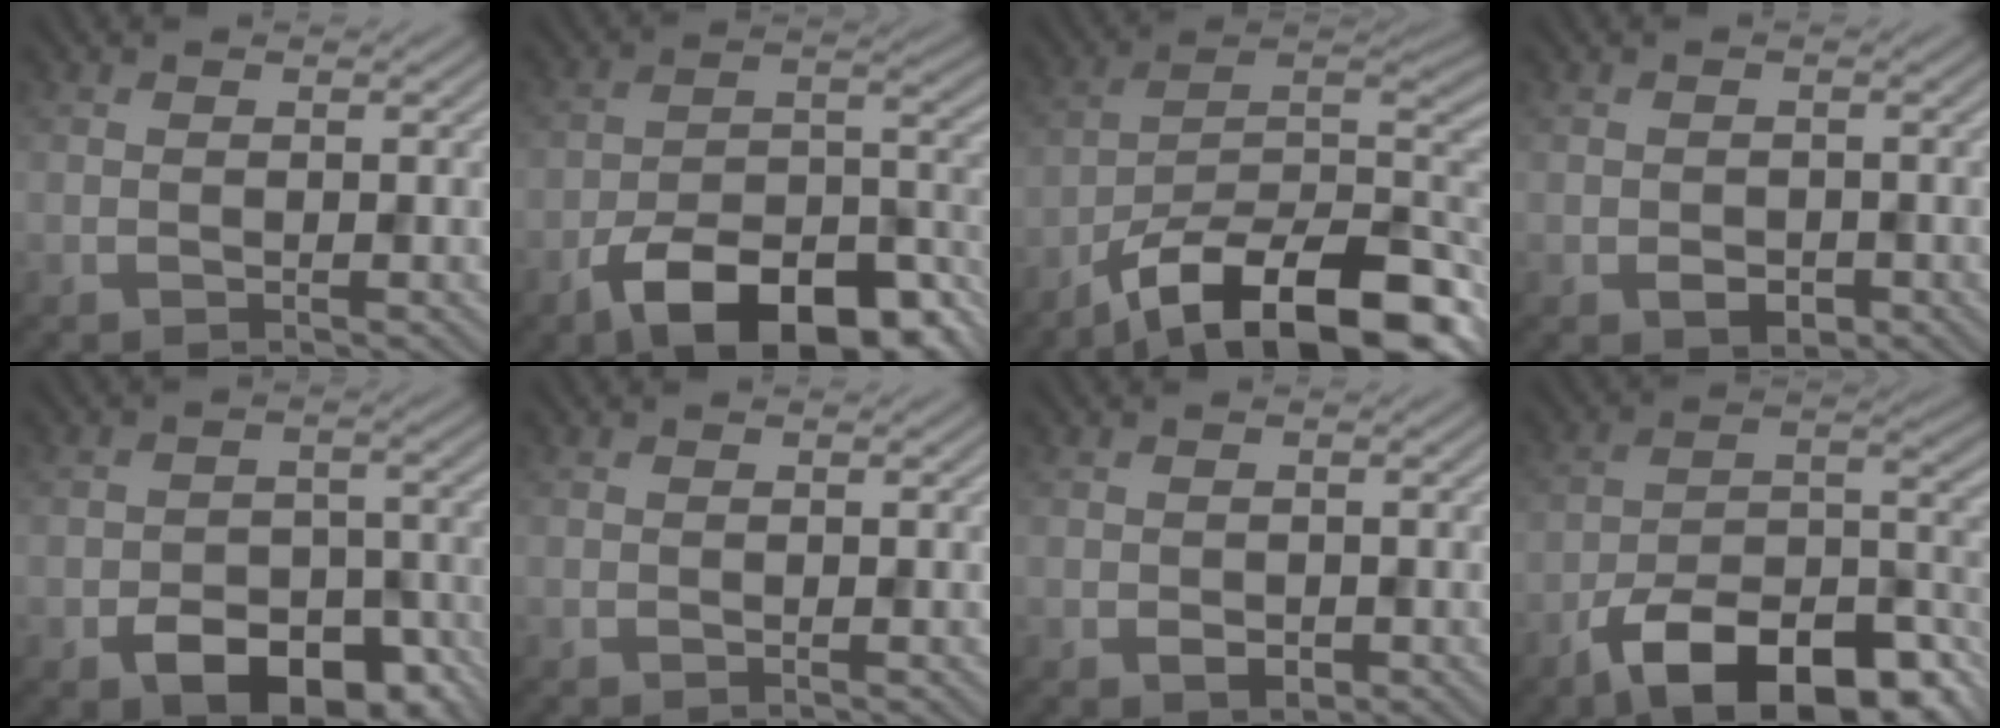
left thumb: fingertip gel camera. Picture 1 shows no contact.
{"total": 14.4, "force": [-9.1, 6.3, 9.2], "torque": [-0.145, -0.011, -0.156]}
{"total": 16.9, "force": [-11.2, 5.8, 11.1], "torque": [-0.186, -0.013, -0.192]}
{"total": 2.0, "force": [-0.8, 1.5, 1.1], "torque": [-0.020, -0.010, -0.014]}
{"total": 9.2, "force": [-5.0, 5.5, 5.5], "torque": [-0.083, -0.021, -0.075]}
{"total": 0.0}
{"total": 1.4, "force": [-0.4, 1.1, 0.8], "torque": [-0.015, -0.009, -0.007]}
{"total": 15.8, "force": [-10.3, 6.3, 10.2], "torque": [-0.164, -0.011, -0.180]}